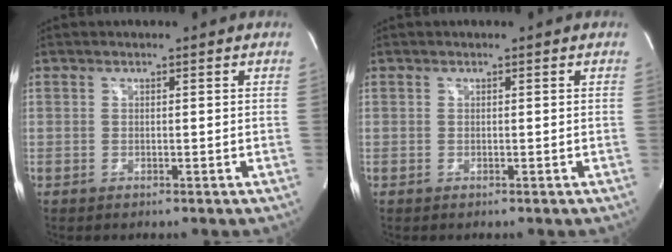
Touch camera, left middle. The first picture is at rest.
{"total": 0.0}